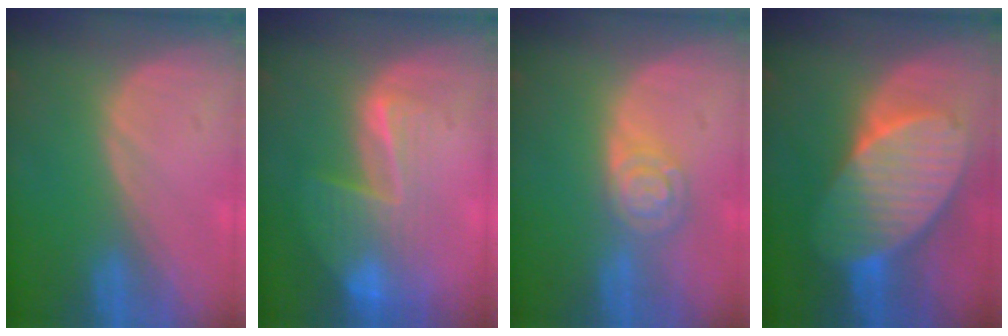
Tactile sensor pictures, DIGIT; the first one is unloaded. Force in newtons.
{"total": 8.2, "press": 7.1, "slide": 4.3}
{"total": 5.5, "press": 4.8, "slide": 2.6}
{"total": 10.7, "press": 10.7, "slide": 0.6}